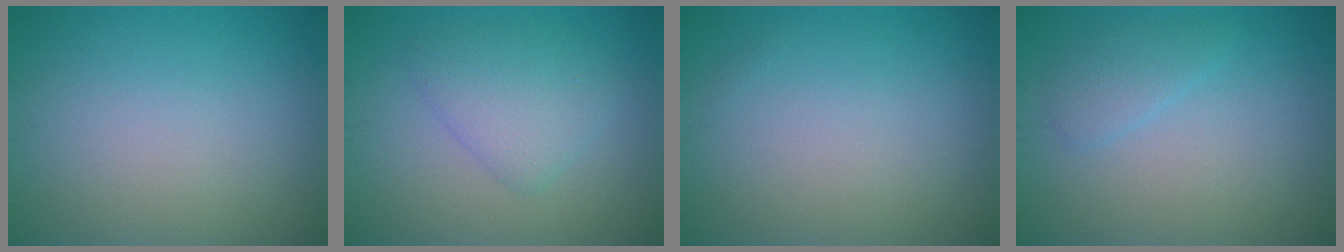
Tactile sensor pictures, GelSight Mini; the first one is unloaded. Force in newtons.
{"total": 3.3, "press": 3.3, "slide": 0.1}
{"total": 0.0}
{"total": 1.6, "press": 1.6, "slide": 0.2}